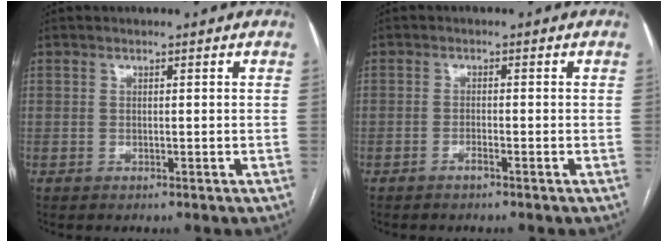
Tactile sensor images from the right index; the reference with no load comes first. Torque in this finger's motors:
{"motor_torque": [0.30, 0.27, -0.06, 0.02]}